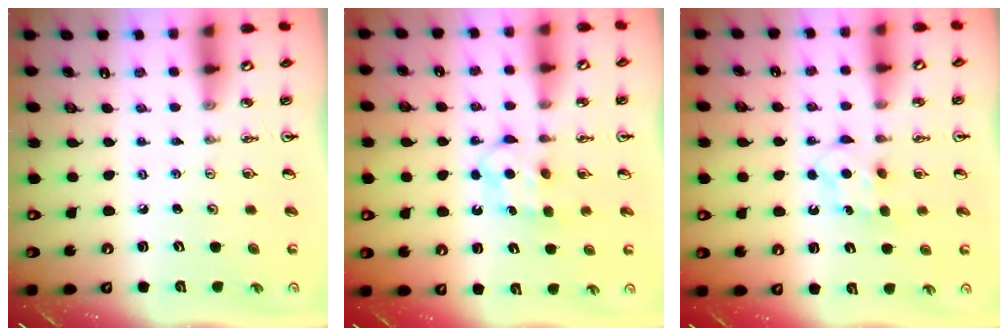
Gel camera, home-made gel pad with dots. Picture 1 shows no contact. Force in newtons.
{"total": 6.3, "press": 6.3, "slide": 0.5}
{"total": 5.7, "press": 5.7, "slide": 0.7}